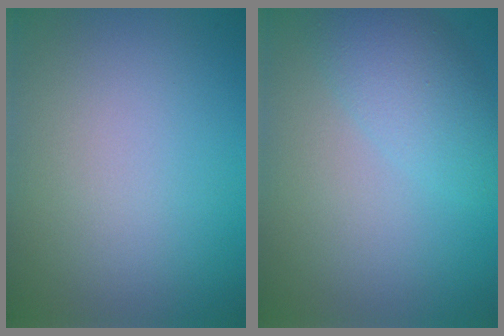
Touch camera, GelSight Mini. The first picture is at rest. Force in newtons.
{"total": 3.9, "press": 3.9, "slide": 0.2}